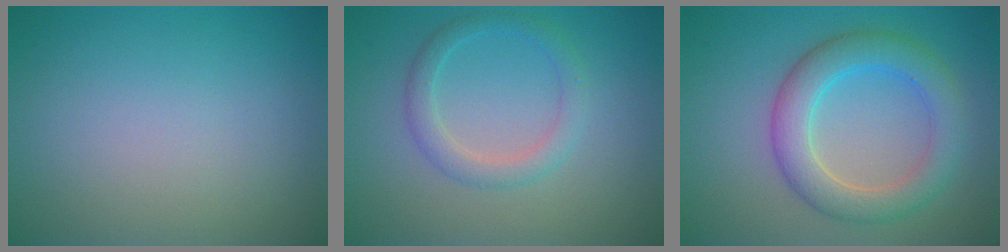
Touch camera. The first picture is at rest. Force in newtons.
{"total": 2.4, "press": 2.4, "slide": 0.1}
{"total": 5.2, "press": 5.2, "slide": 0.2}